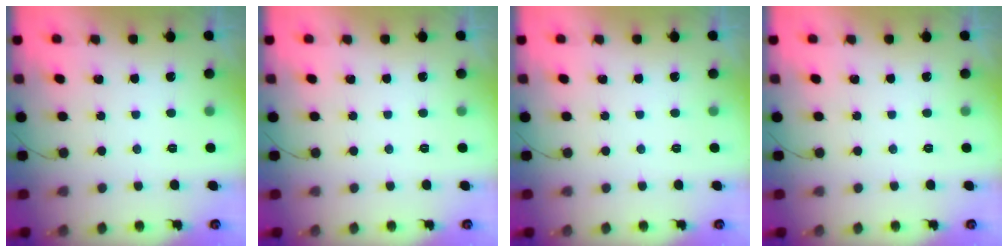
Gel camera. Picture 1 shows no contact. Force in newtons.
{"total": 0.0}
{"total": 0.0}
{"total": 0.0}